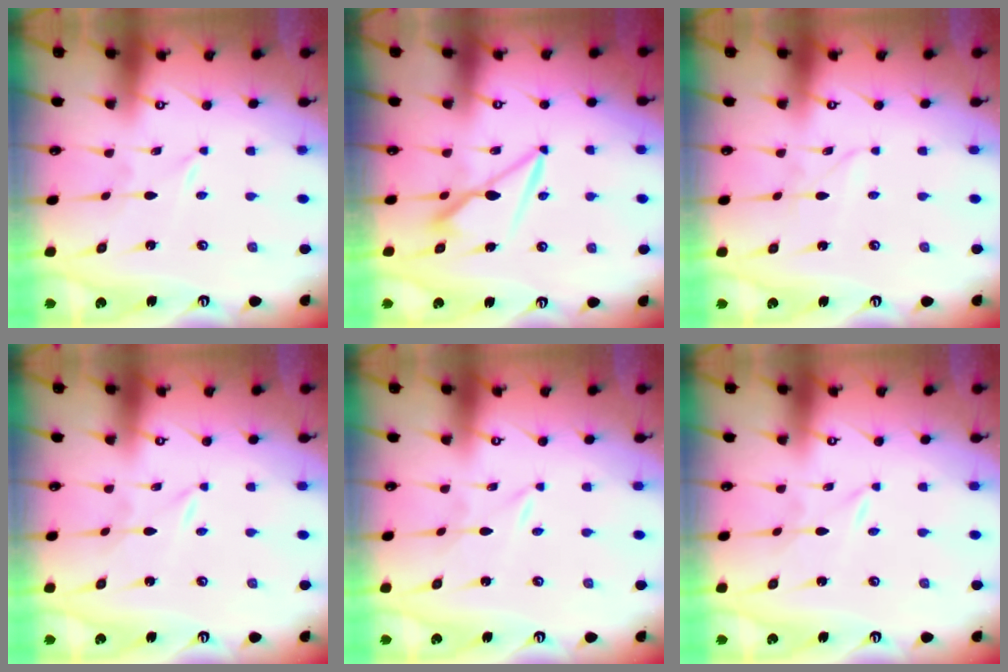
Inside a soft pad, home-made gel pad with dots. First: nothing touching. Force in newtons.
{"total": 7.6, "press": 7.5, "slide": 0.8}
{"total": 1.5, "press": 1.5, "slide": 0.2}
{"total": 0.0}
{"total": 0.0}
{"total": 0.0}